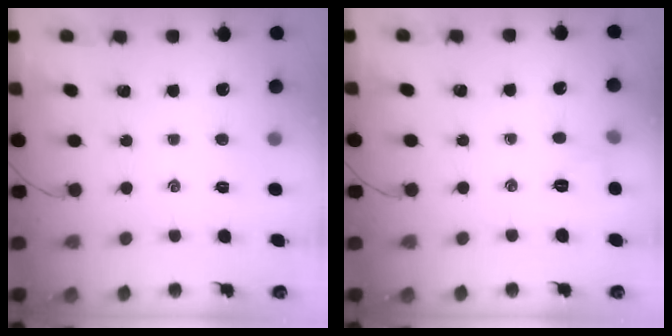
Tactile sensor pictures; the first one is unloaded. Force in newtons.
{"total": 5.4, "press": 5.2, "slide": 1.5}